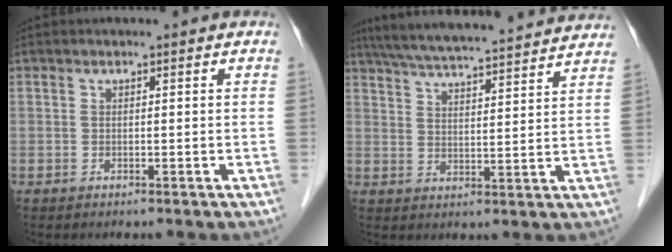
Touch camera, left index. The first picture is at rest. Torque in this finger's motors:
{"motor_torque": [0.09, -0.23, 0.56, 0.14]}